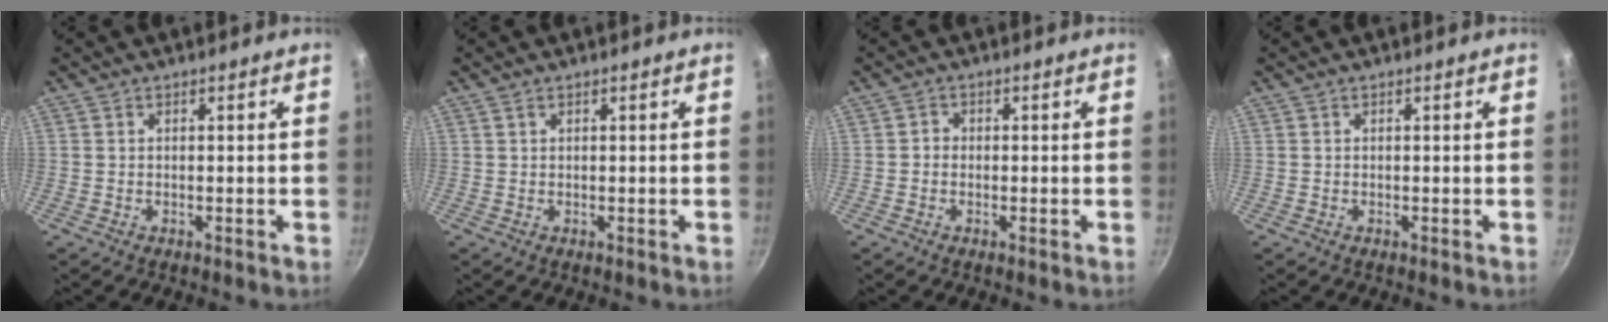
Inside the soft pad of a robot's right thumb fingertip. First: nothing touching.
{"total": 0.6, "force": [0.5, 0.3, 0.3], "torque": [-0.007, 0.001, 0.009]}
{"total": 1.3, "force": [-0.3, 1.2, 0.5], "torque": [-0.006, 0.006, -0.008]}
{"total": 0.0}